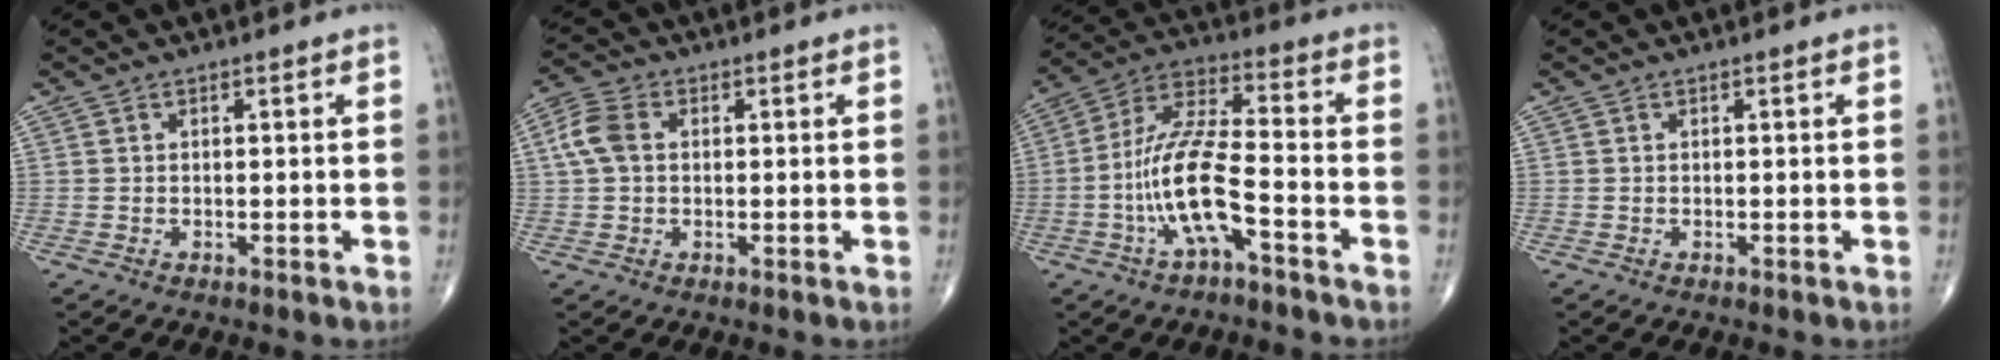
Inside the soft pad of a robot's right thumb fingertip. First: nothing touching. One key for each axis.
{"total": 5.8, "fx": 0.8, "fy": 4.0, "fz": 4.1, "tx": -0.098, "ty": 0.015, "tz": 0.012}
{"total": 13.2, "fx": -4.6, "fy": 3.6, "fz": 11.8, "tx": -0.245, "ty": 0.047, "tz": -0.087}
{"total": 0.0}